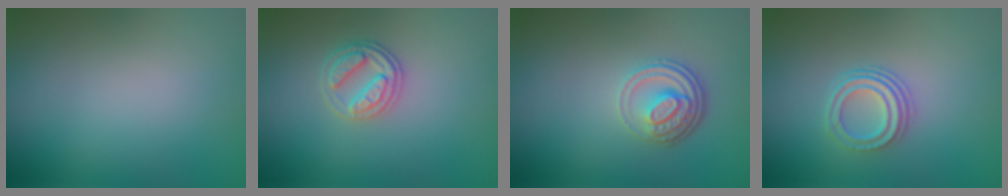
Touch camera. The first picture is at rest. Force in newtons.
{"total": 2.7, "press": 2.6, "slide": 0.8}
{"total": 3.7, "press": 2.6, "slide": 2.6}
{"total": 2.9, "press": 2.2, "slide": 1.9}